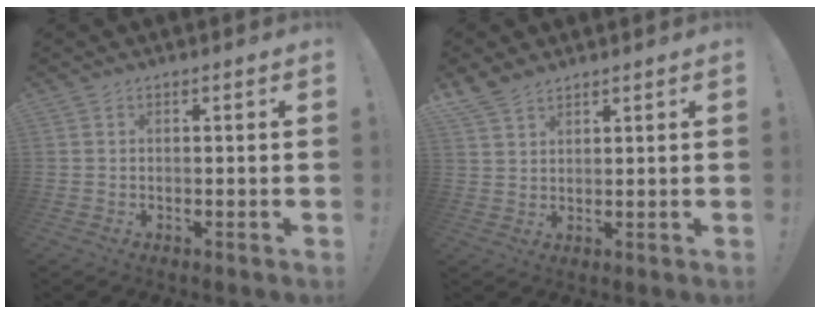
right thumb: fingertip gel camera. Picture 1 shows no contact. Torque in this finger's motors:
{"motor_torque": [-0.58, 0.94, 0.69, 0.48, 0.27]}